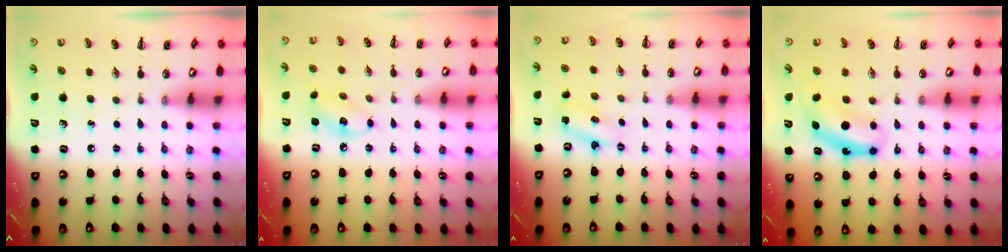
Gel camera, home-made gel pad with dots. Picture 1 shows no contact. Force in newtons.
{"total": 6.5, "press": 6.4, "slide": 0.7}
{"total": 2.4, "press": 2.3, "slide": 0.6}
{"total": 7.4, "press": 7.4, "slide": 0.2}